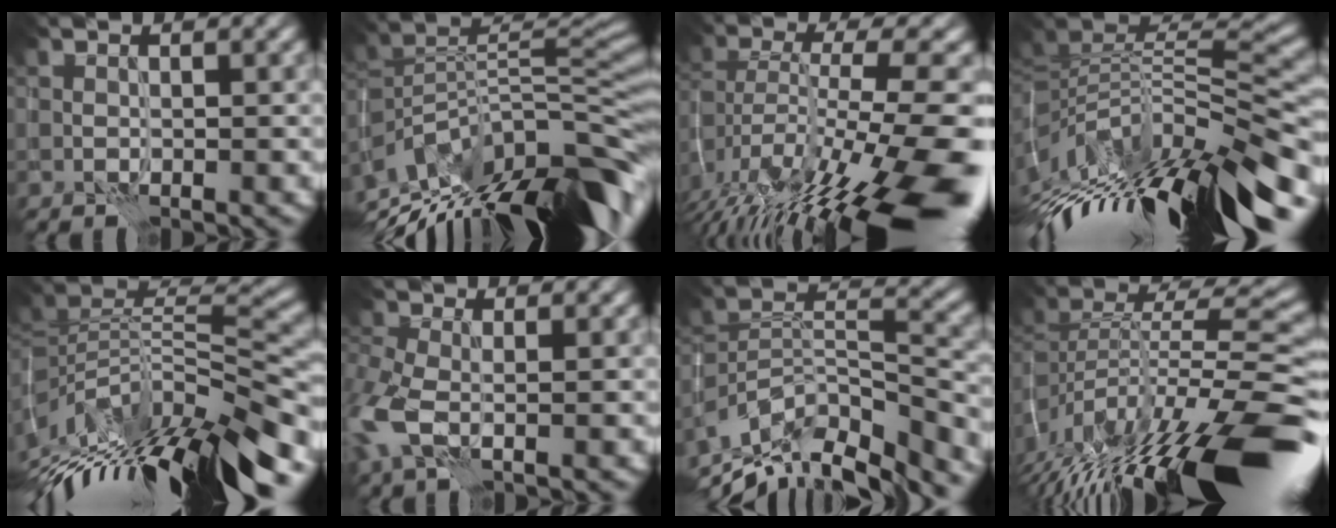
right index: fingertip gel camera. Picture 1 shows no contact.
{"total": 14.4, "force": [-8.6, 5.7, 10.1], "torque": [-0.188, 0.006, -0.132]}
{"total": 15.6, "force": [-7.9, 4.1, 12.9], "torque": [-0.225, 0.008, -0.120]}
{"total": 13.8, "force": [-4.5, 4.6, 12.3], "torque": [-0.215, 0.012, -0.061]}
{"total": 13.5, "force": [-6.2, 4.2, 11.2], "torque": [-0.199, 0.014, -0.094]}
{"total": 5.6, "force": [-1.4, 3.5, 4.2], "torque": [-0.114, -0.013, -0.031]}
{"total": 12.6, "force": [-9.7, 4.5, 6.5], "torque": [-0.131, 0.018, -0.154]}
{"total": 16.2, "force": [-10.0, 4.7, 11.8], "torque": [-0.210, 0.000, -0.159]}